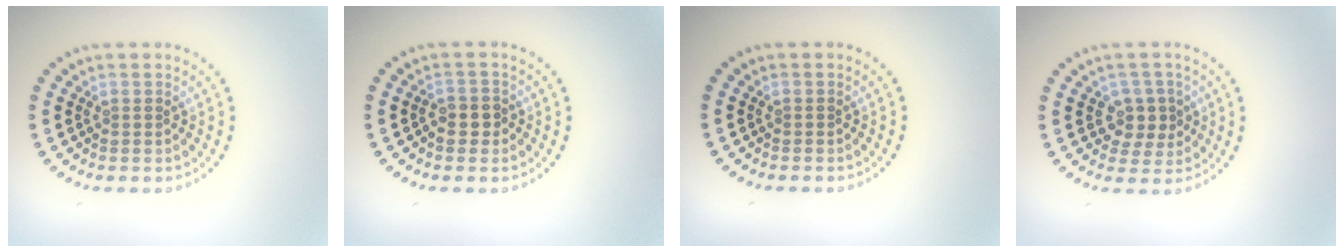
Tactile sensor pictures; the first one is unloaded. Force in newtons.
{"total": 1.4, "press": 1.3, "slide": 0.5}
{"total": 0.0}
{"total": 2.9, "press": 2.7, "slide": 1.0}